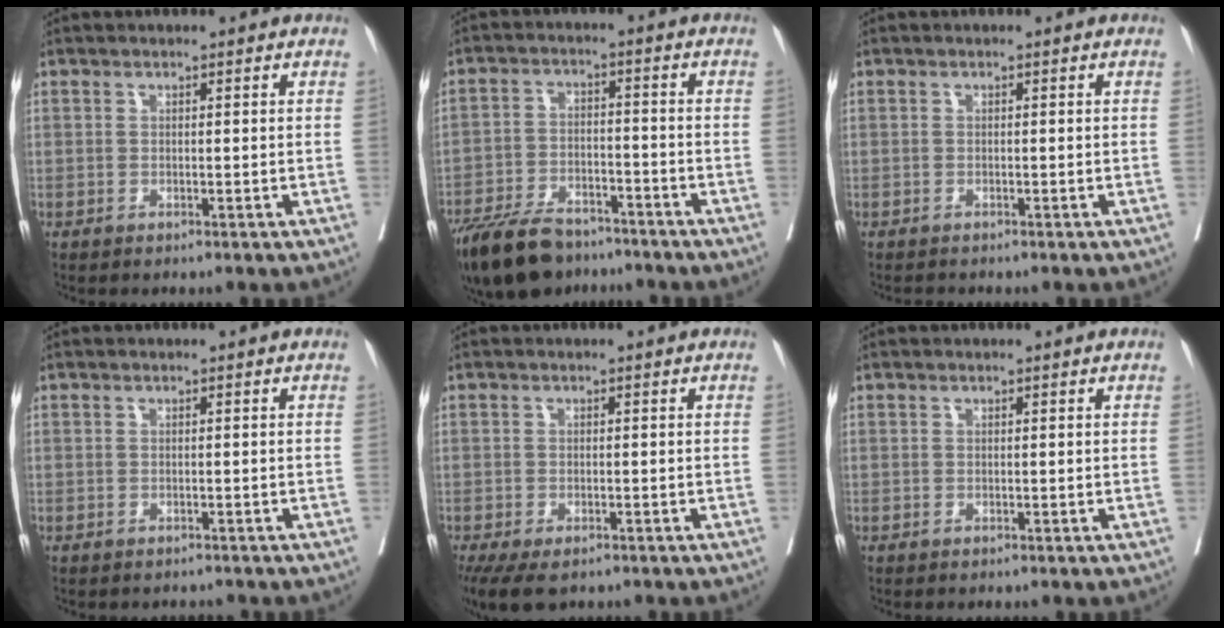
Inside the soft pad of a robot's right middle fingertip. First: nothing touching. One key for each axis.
{"total": 12.2, "fx": -10.0, "fy": 4.6, "fz": 5.2, "tx": -0.088, "ty": -0.008, "tz": -0.168}
{"total": 0.7, "fx": -0.7, "fy": 0.1, "fz": 0.1, "tx": -0.006, "ty": -0.004, "tz": -0.012}
{"total": 1.3, "fx": -1.2, "fy": 0.4, "fz": 0.0, "tx": -0.005, "ty": -0.002, "tz": -0.018}
{"total": 8.3, "fx": -5.5, "fy": 3.9, "fz": 4.8, "tx": -0.103, "ty": -0.017, "tz": -0.084}
{"total": 0.0}